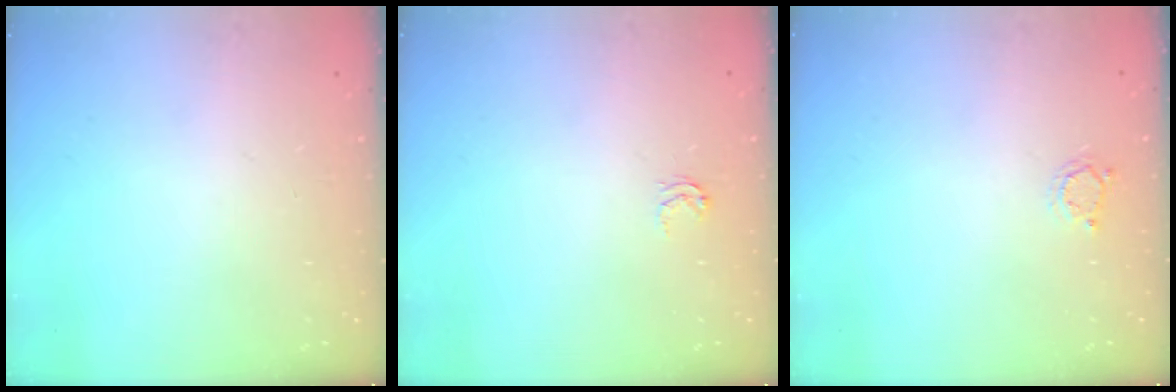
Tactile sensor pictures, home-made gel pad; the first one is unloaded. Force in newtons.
{"total": 2.7, "press": 2.7, "slide": 0.4}
{"total": 2.6, "press": 2.6, "slide": 0.3}